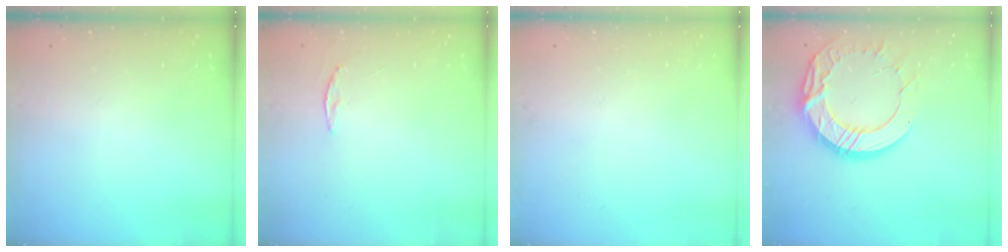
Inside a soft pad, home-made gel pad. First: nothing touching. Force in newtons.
{"total": 3.3, "press": 3.3, "slide": 0.4}
{"total": 0.0}
{"total": 17.6, "press": 17.5, "slide": 1.5}